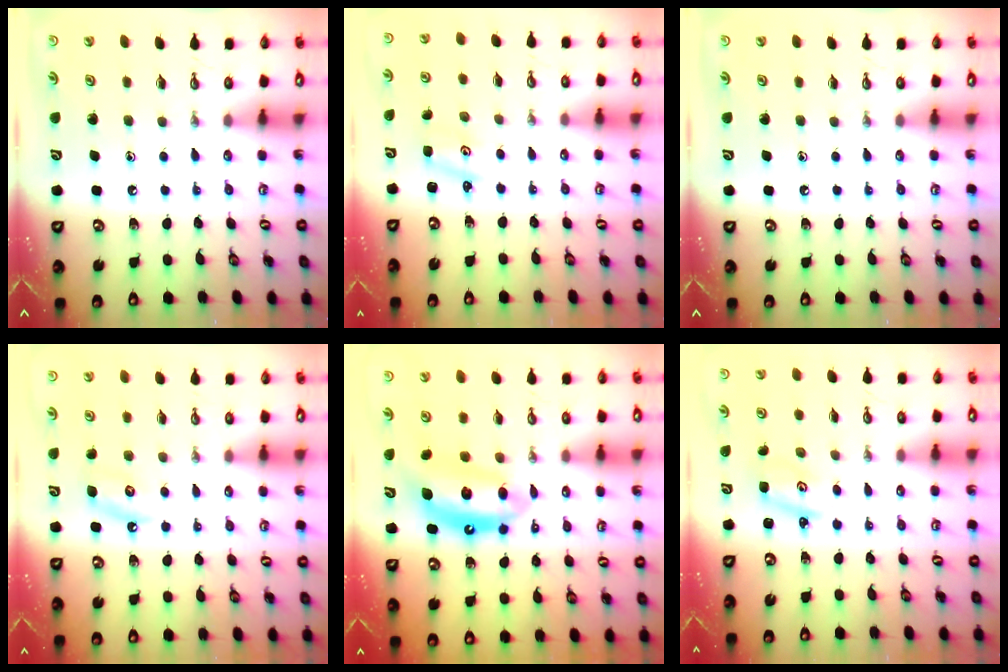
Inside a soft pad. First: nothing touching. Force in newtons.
{"total": 1.5, "press": 1.5, "slide": 0.2}
{"total": 0.0}
{"total": 5.6, "press": 5.6, "slide": 0.8}
{"total": 10.7, "press": 10.7, "slide": 0.9}
{"total": 2.4, "press": 2.4, "slide": 0.1}